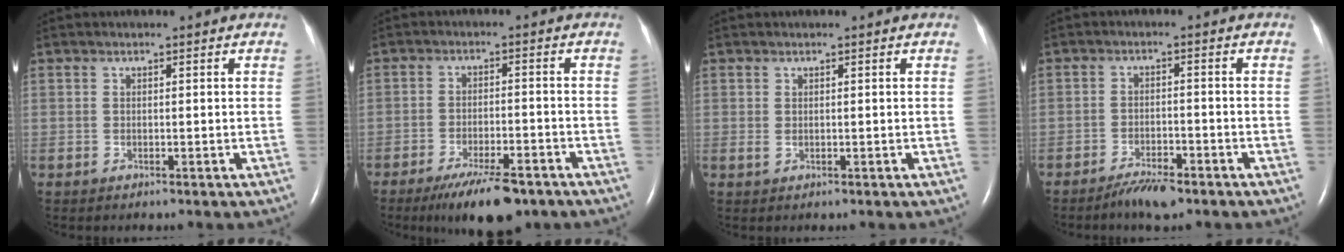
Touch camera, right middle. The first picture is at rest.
{"total": 9.7, "force": [-6.9, 2.5, 6.2], "torque": [-0.105, -0.014, -0.111]}
{"total": 0.5, "force": [0.2, 0.3, 0.4], "torque": [-0.008, -0.001, 0.005]}
{"total": 4.6, "force": [-3.5, 1.0, 2.7], "torque": [-0.053, -0.003, -0.061]}